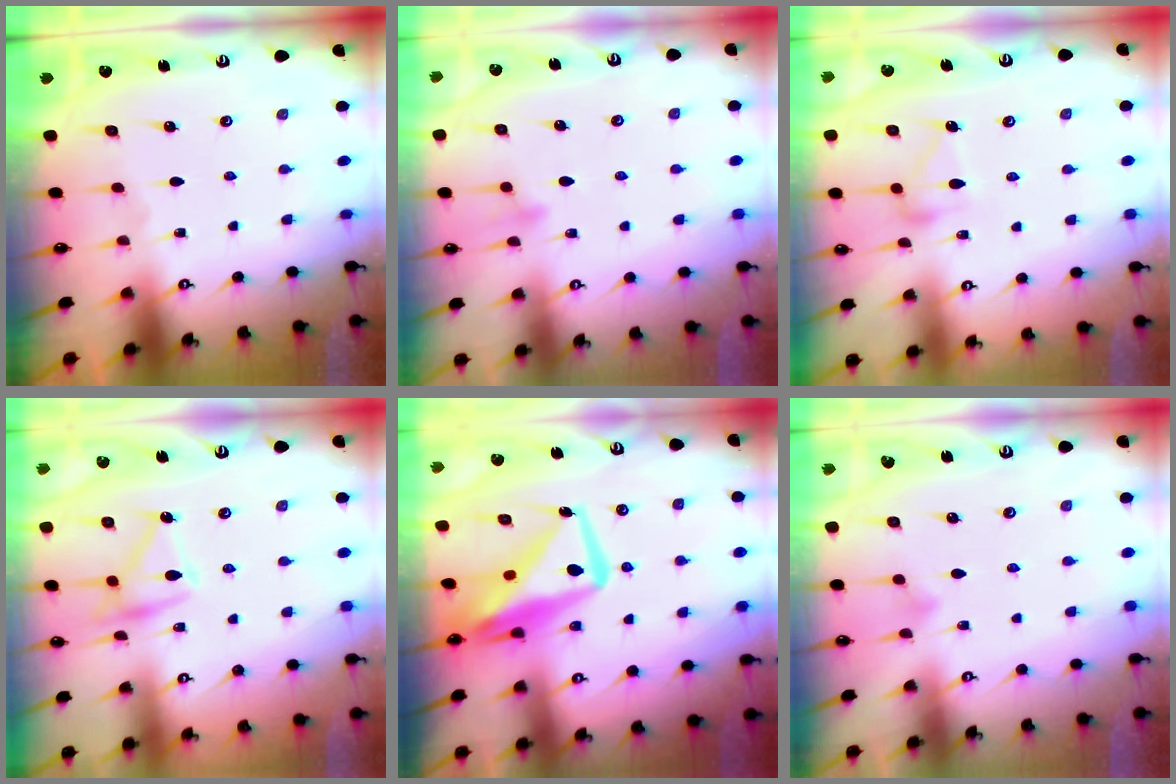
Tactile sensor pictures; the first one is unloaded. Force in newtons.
{"total": 7.8, "press": 7.8, "slide": 0.7}
{"total": 12.0, "press": 12.0, "slide": 0.5}
{"total": 13.7, "press": 13.7, "slide": 0.1}
{"total": 13.4, "press": 13.4, "slide": 1.3}
{"total": 5.4, "press": 5.3, "slide": 0.5}